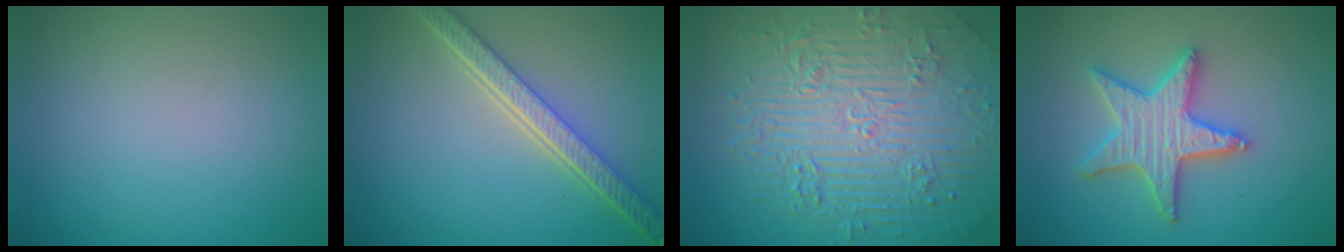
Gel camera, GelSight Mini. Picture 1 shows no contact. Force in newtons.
{"total": 5.6, "press": 4.1, "slide": 3.8}
{"total": 11.2, "press": 7.4, "slide": 8.4}
{"total": 5.2, "press": 5.1, "slide": 1.0}